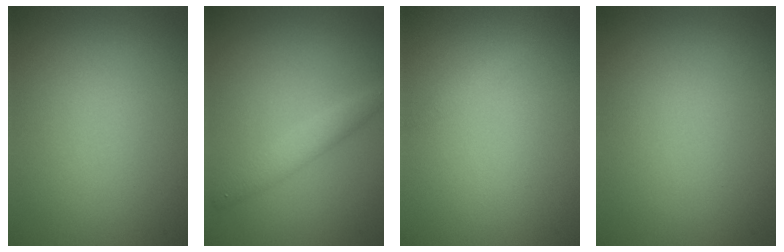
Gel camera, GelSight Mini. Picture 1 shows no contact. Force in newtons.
{"total": 2.1, "press": 2.1, "slide": 0.0}
{"total": 0.6, "press": 0.6, "slide": 0.1}
{"total": 0.0}